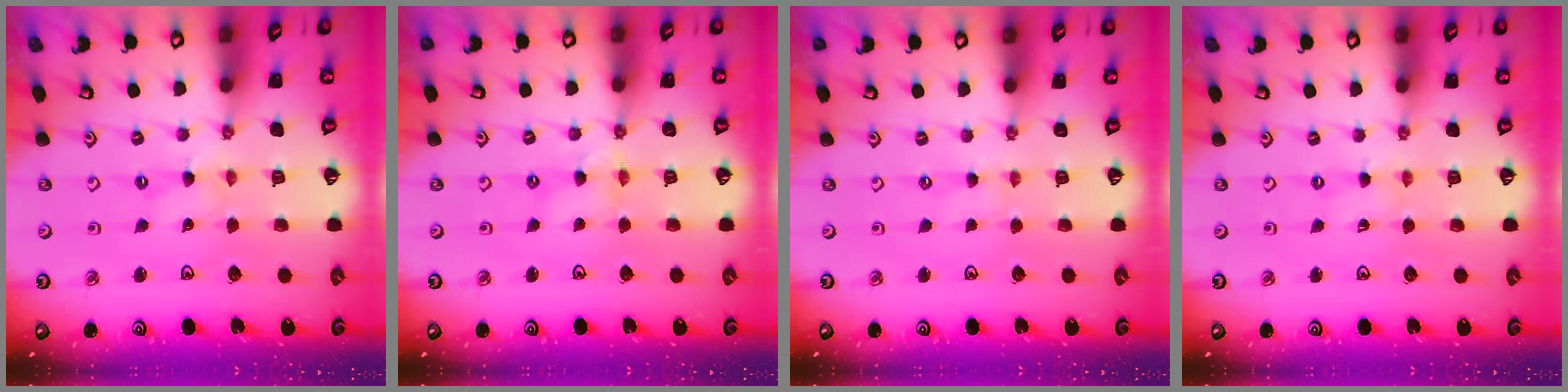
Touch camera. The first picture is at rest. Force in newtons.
{"total": 3.3, "press": 3.3, "slide": 0.3}
{"total": 0.5, "press": 0.5, "slide": 0.1}
{"total": 0.0}